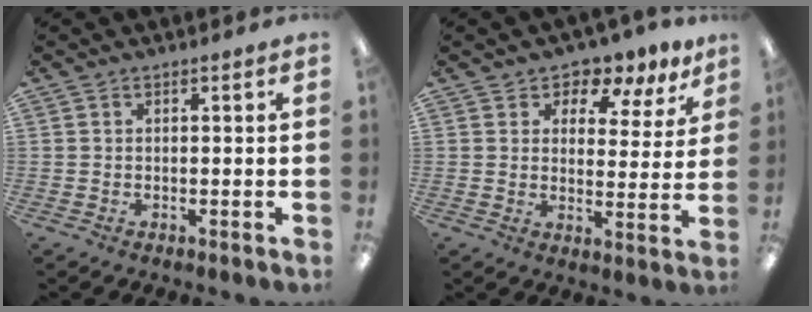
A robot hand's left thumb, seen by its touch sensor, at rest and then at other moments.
{"total": 6.5, "force": [5.6, 2.8, 1.7], "torque": [-0.025, -0.049, 0.095]}